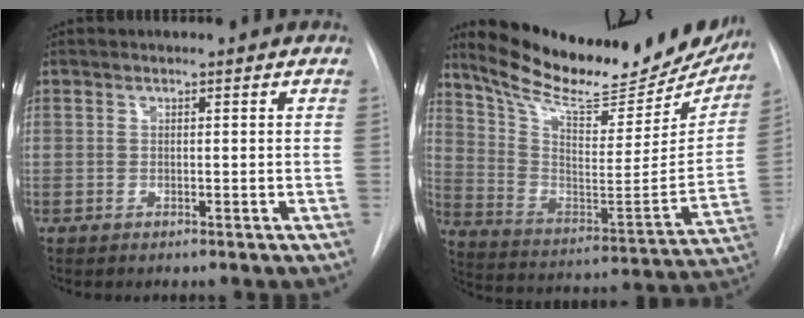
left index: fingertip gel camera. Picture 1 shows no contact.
{"total": 27.4, "force": [23.5, 7.2, 12.2], "torque": [-0.198, -0.051, 0.331]}